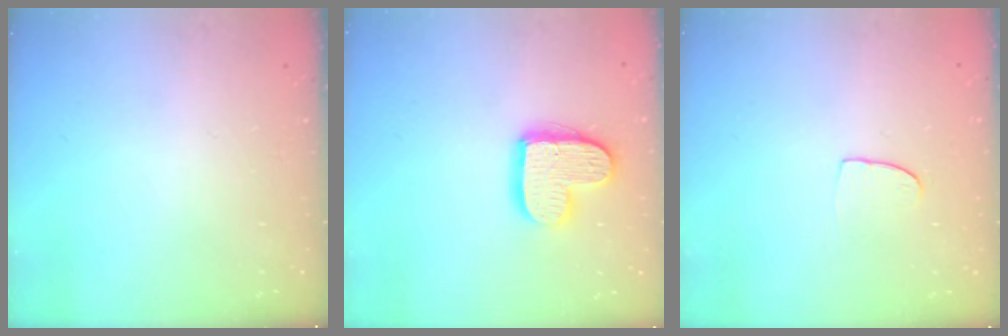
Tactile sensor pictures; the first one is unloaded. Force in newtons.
{"total": 13.0, "press": 13.0, "slide": 0.8}
{"total": 4.8, "press": 4.8, "slide": 0.4}